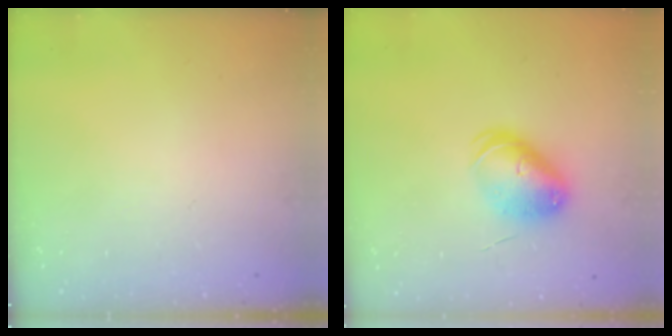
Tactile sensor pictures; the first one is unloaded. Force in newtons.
{"total": 9.7, "press": 9.6, "slide": 1.5}